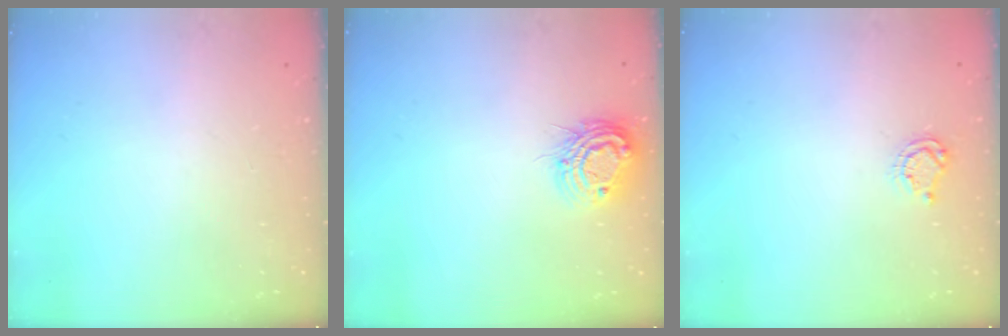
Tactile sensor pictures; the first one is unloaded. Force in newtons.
{"total": 10.4, "press": 10.3, "slide": 0.9}
{"total": 4.0, "press": 4.0, "slide": 0.5}